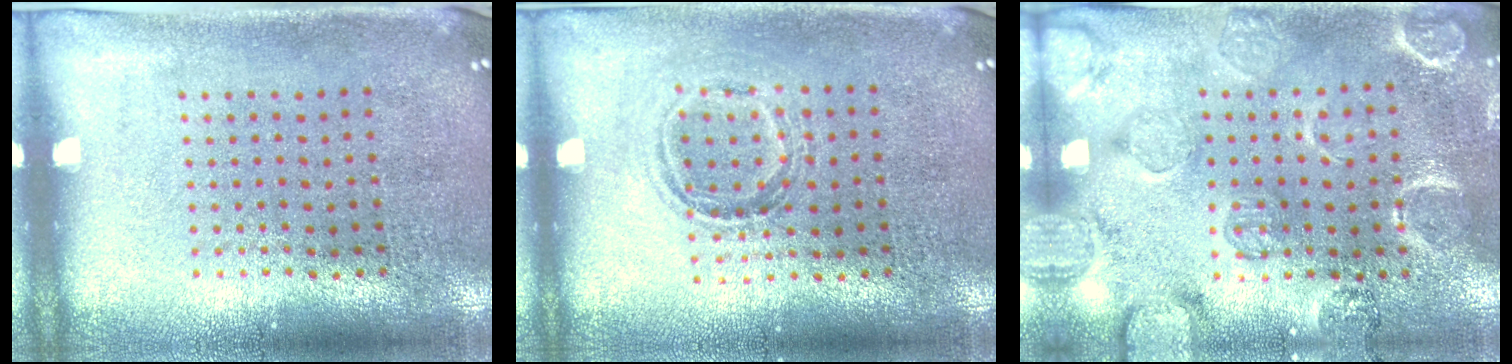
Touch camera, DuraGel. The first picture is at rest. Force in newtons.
{"total": 1.1, "press": 0.9, "slide": 0.6}
{"total": 2.5, "press": 2.2, "slide": 1.1}